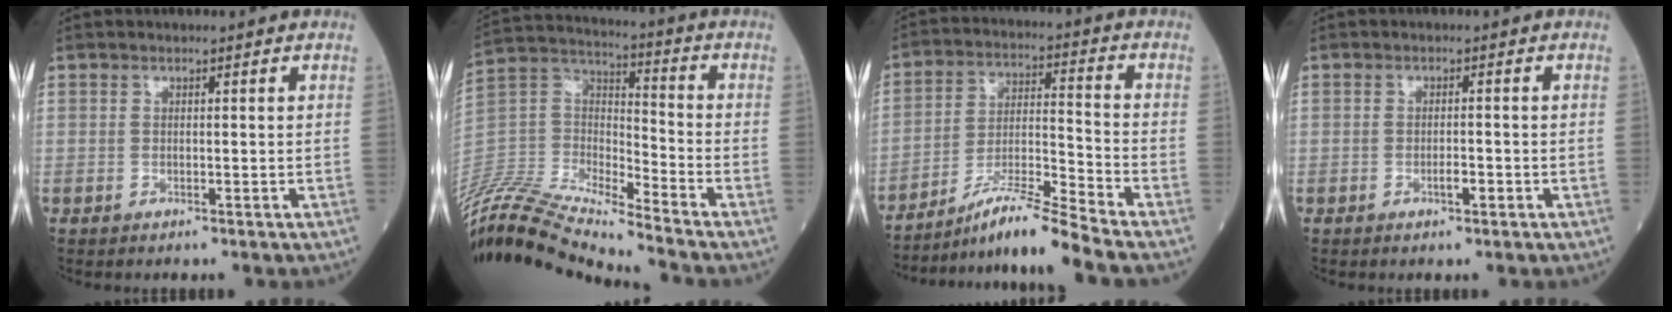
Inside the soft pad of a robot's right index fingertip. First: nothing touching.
{"total": 17.9, "force": [-16.7, 0.0, 6.3], "torque": [-0.123, 0.023, -0.319]}
{"total": 10.6, "force": [-9.2, -2.5, 4.7], "torque": [-0.089, -0.009, -0.166]}
{"total": 1.6, "force": [-0.8, 0.4, 1.3], "torque": [-0.022, 0.002, -0.014]}